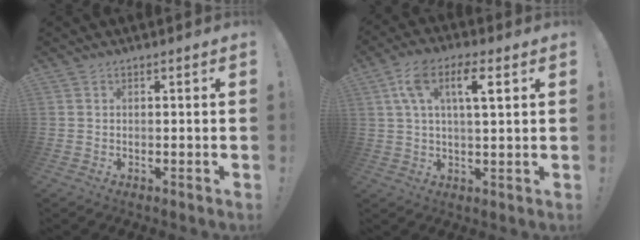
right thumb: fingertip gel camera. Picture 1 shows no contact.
{"total": 9.8, "force": [3.4, 3.5, 8.5], "torque": [-0.137, 0.001, 0.056]}